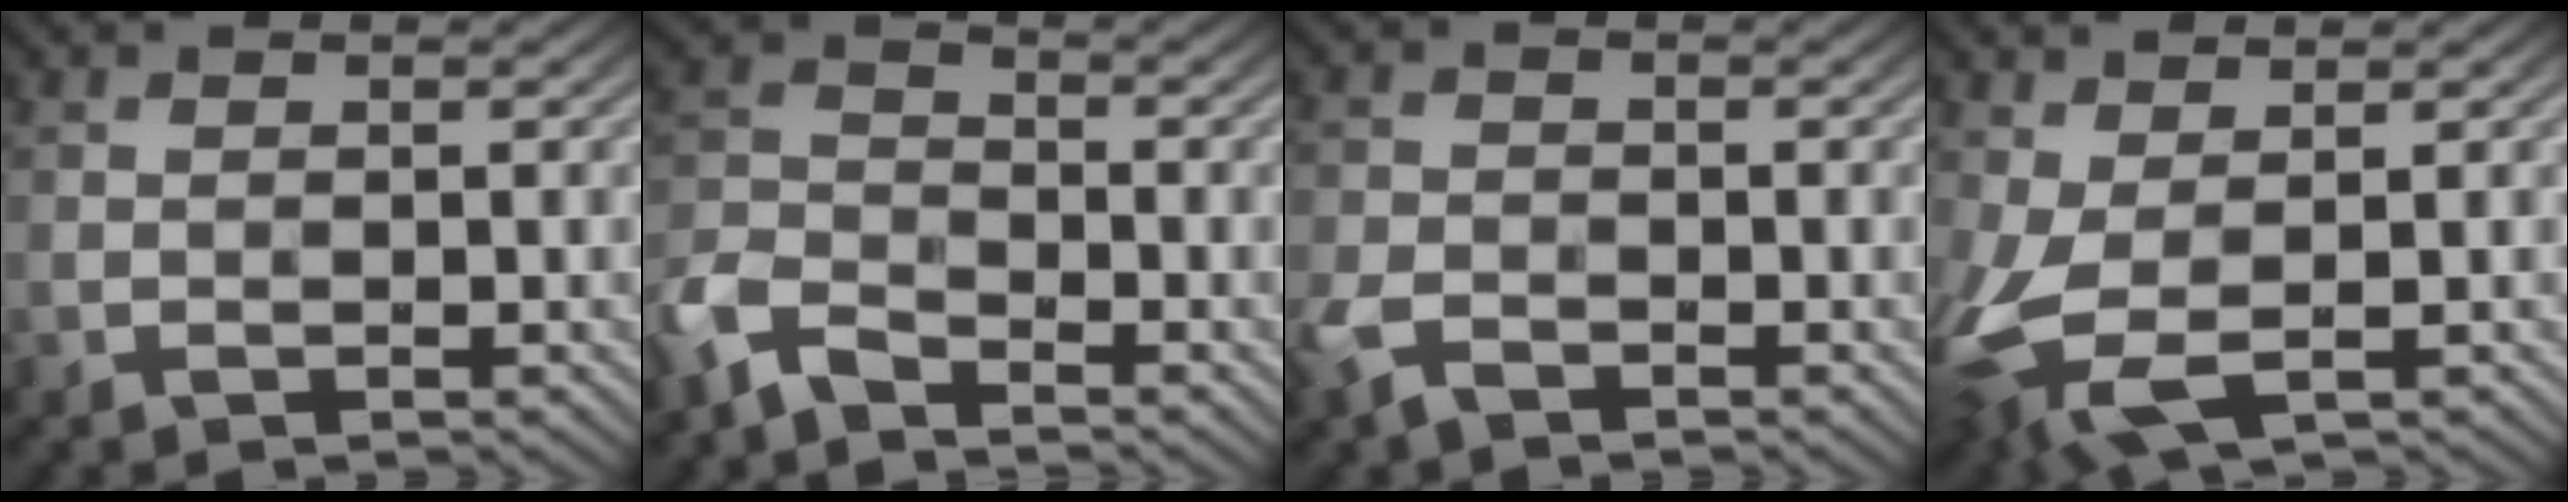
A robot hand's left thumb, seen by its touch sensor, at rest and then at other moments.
{"total": 6.7, "force": [-5.0, 2.8, 3.4], "torque": [-0.082, -0.014, -0.115]}
{"total": 4.7, "force": [-3.0, 2.5, 2.7], "torque": [-0.067, -0.014, -0.063]}
{"total": 7.8, "force": [-1.0, 3.9, 6.7], "torque": [-0.169, -0.027, -0.005]}